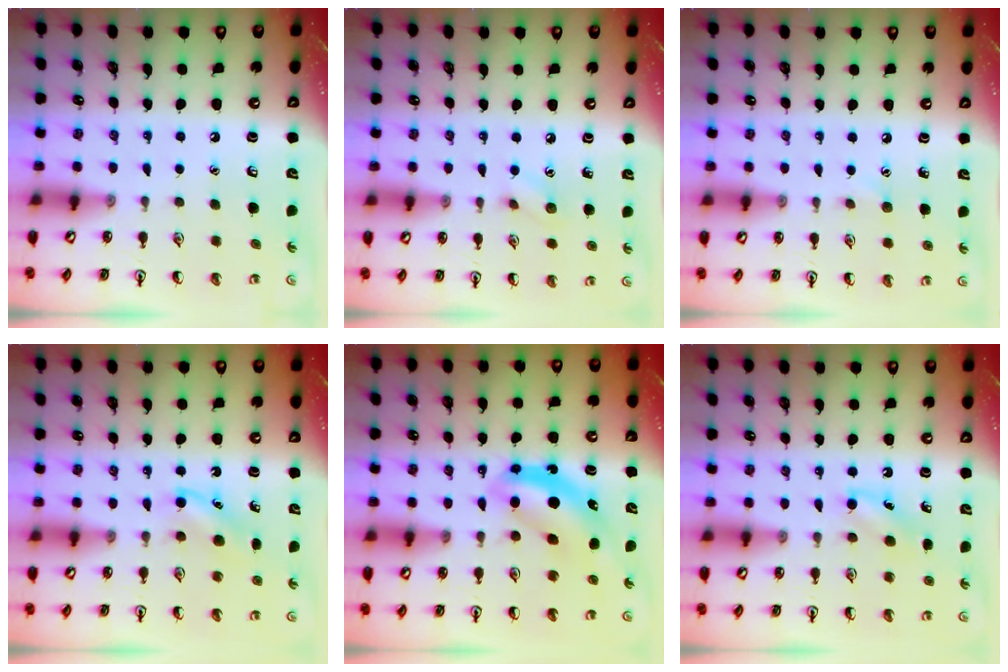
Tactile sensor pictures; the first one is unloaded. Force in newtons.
{"total": 5.4, "press": 5.3, "slide": 1.3}
{"total": 3.9, "press": 3.7, "slide": 1.2}
{"total": 4.1, "press": 3.9, "slide": 1.3}
{"total": 5.3, "press": 5.2, "slide": 1.2}
{"total": 4.3, "press": 4.1, "slide": 1.3}